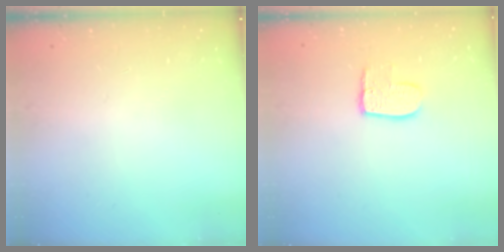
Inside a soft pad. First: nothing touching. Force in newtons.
{"total": 8.0, "press": 8.0, "slide": 0.7}